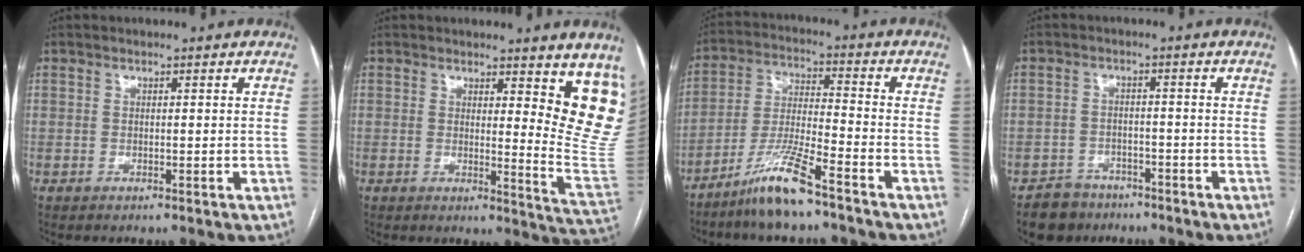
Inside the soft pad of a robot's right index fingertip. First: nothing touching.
{"total": 11.1, "force": [7.6, 2.1, 7.8], "torque": [-0.069, -0.046, 0.066]}
{"total": 9.6, "force": [-7.2, 0.2, 6.3], "torque": [-0.132, -0.021, -0.142]}
{"total": 5.1, "force": [-3.8, 3.5, 0.0], "torque": [0.004, 0.009, -0.060]}